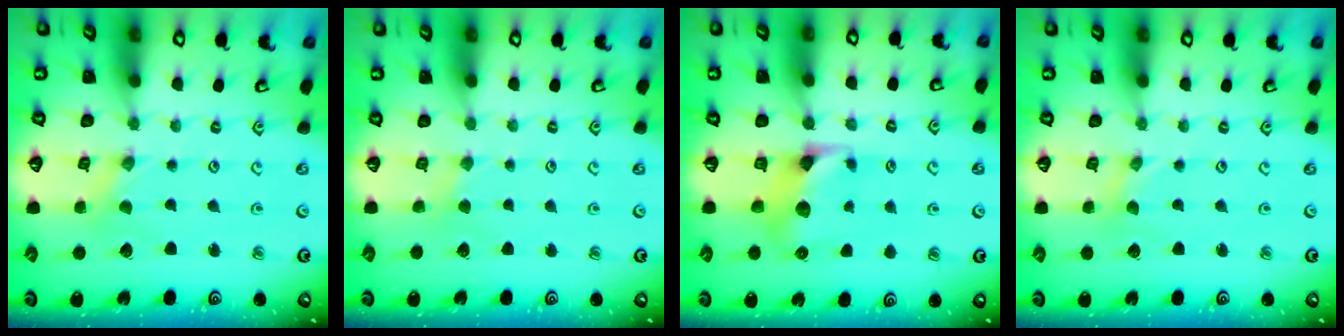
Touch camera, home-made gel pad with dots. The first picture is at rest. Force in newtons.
{"total": 2.2, "press": 2.2, "slide": 0.3}
{"total": 7.9, "press": 7.9, "slide": 0.8}
{"total": 0.0}